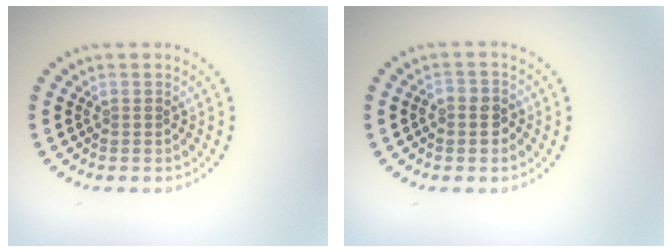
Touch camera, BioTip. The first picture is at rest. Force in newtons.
{"total": 2.0, "press": 1.9, "slide": 0.5}